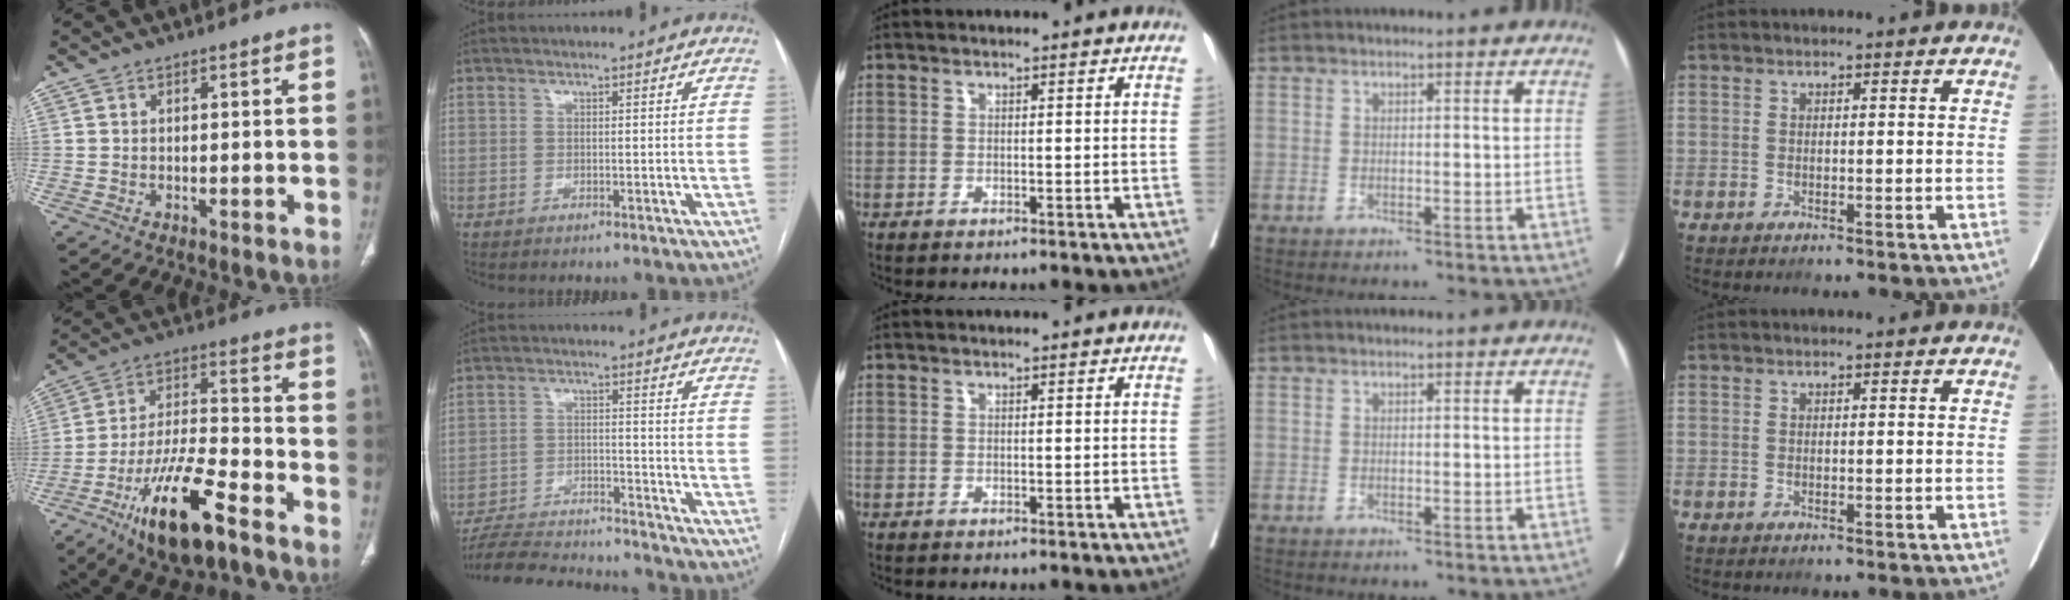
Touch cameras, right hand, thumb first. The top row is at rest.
{"thumb": {"total": 17.3, "force": [-10.3, 5.3, 12.9], "torque": [-0.230, 0.055, -0.181]}, "index": {"total": 18.1, "force": [-17.0, 2.6, 5.4], "torque": [-0.113, -0.008, -0.251]}}